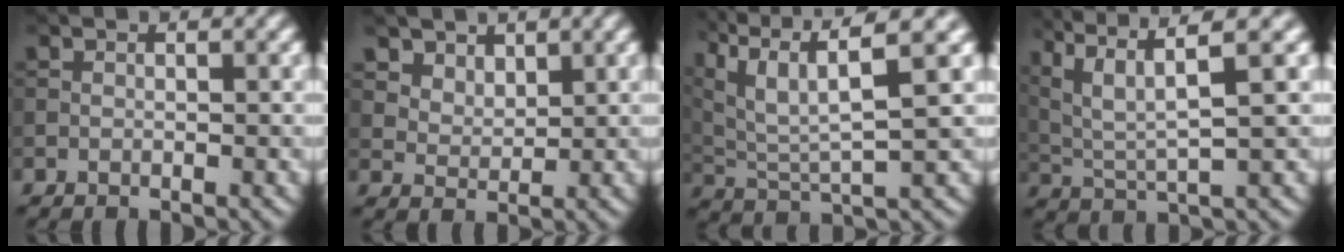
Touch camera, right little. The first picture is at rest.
{"total": 3.7, "force": [2.8, 2.2, 1.2], "torque": [-0.041, -0.019, 0.071]}
{"total": 9.8, "force": [5.2, 3.0, 7.8], "torque": [-0.172, 0.018, 0.091]}
{"total": 7.5, "force": [3.7, 1.8, 6.3], "torque": [-0.130, 0.014, 0.076]}